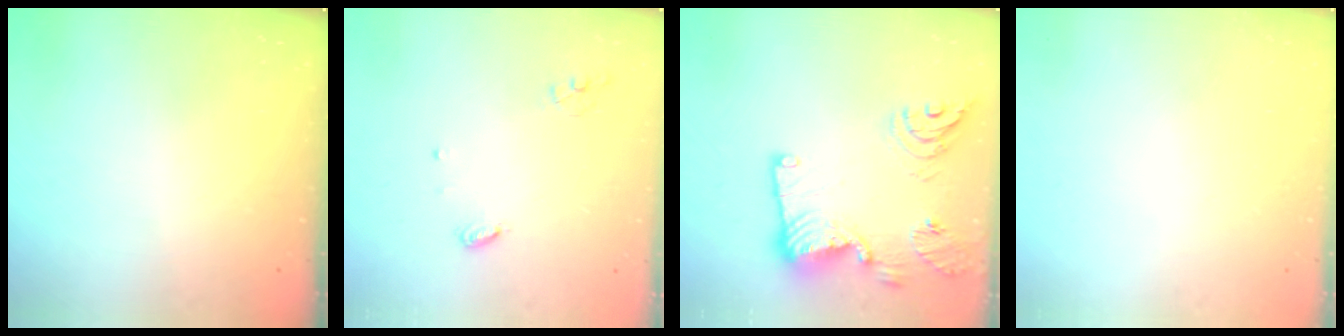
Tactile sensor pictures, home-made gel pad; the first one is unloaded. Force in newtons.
{"total": 4.7, "press": 4.6, "slide": 0.5}
{"total": 19.2, "press": 19.2, "slide": 1.1}
{"total": 0.0}